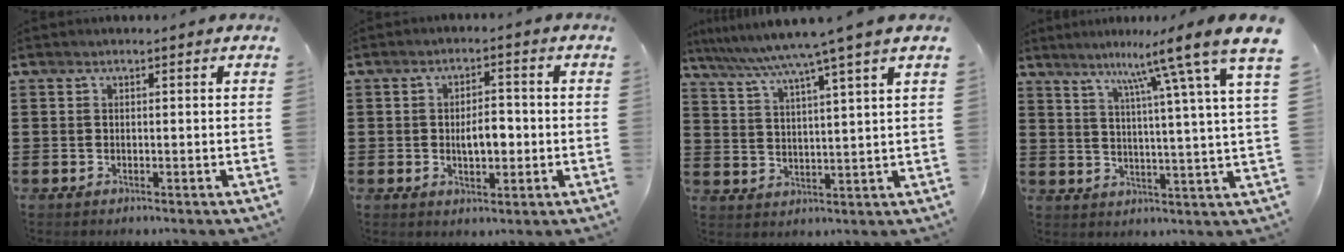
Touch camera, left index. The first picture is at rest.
{"total": 4.5, "force": [-0.6, 2.2, 3.9], "torque": [-0.057, 0.000, -0.019]}
{"total": 6.3, "force": [5.0, -1.6, 3.6], "torque": [-0.088, -0.035, 0.078]}
{"total": 9.5, "force": [6.4, -0.7, 7.0], "torque": [-0.134, -0.037, 0.091]}